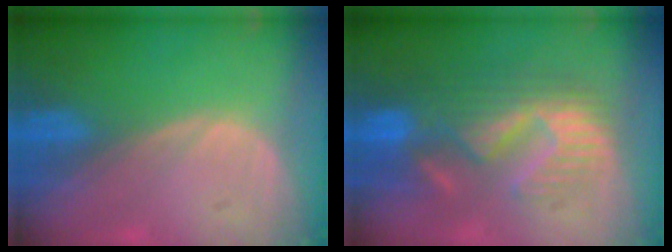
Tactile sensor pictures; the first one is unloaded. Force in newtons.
{"total": 10.2, "press": 9.7, "slide": 3.1}